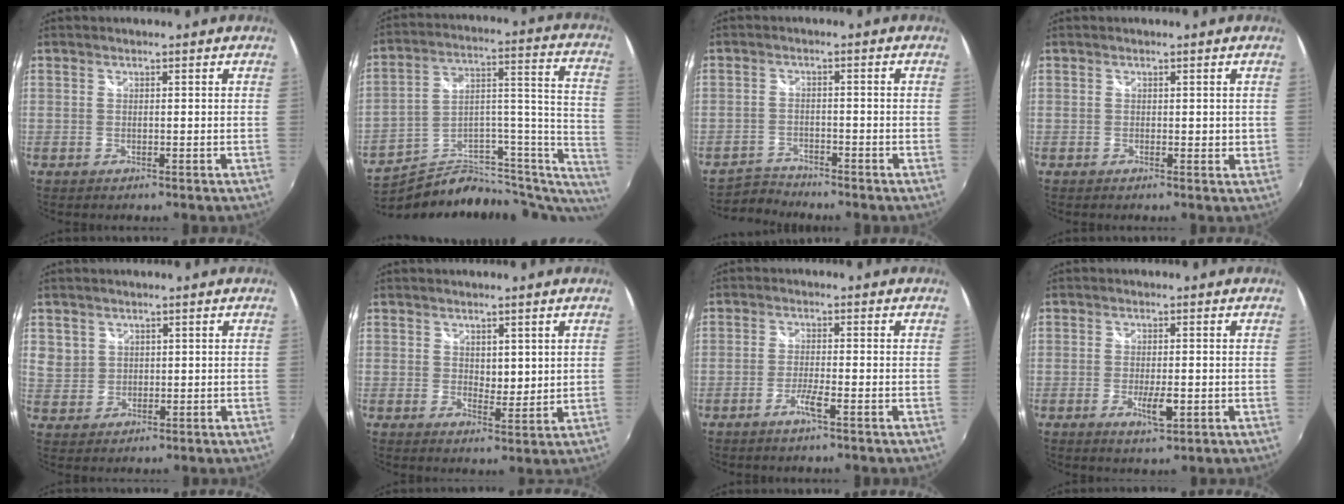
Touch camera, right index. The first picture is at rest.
{"total": 23.4, "force": [-18.1, 11.4, 9.5], "torque": [-0.104, 0.073, -0.265]}
{"total": 3.8, "force": [-3.7, 0.5, -0.7], "torque": [-0.001, 0.007, -0.074]}
{"total": 0.9, "force": [0.4, 0.7, 0.5], "torque": [-0.006, -0.001, 0.006]}
{"total": 4.9, "force": [2.0, 4.4, 1.0], "torque": [-0.008, 0.006, 0.043]}
{"total": 3.4, "force": [1.8, 2.0, 2.0], "torque": [-0.029, -0.005, 0.033]}
{"total": 2.9, "force": [-1.8, -0.2, 2.3], "torque": [-0.053, -0.004, -0.038]}
{"total": 4.1, "force": [-1.2, 1.4, 3.7], "torque": [-0.069, -0.011, -0.019]}